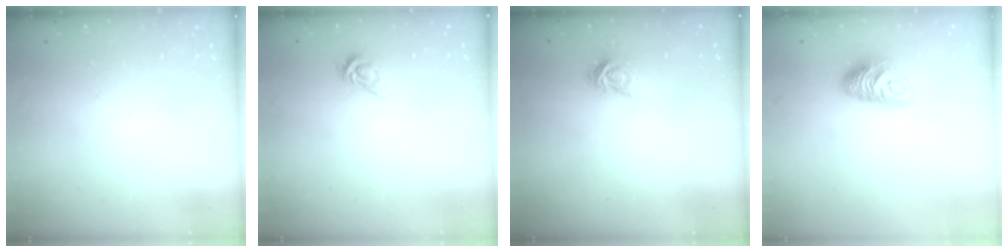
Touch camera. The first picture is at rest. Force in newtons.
{"total": 7.2, "press": 7.1, "slide": 0.3}
{"total": 4.1, "press": 4.0, "slide": 0.6}
{"total": 10.0, "press": 10.0, "slide": 0.6}